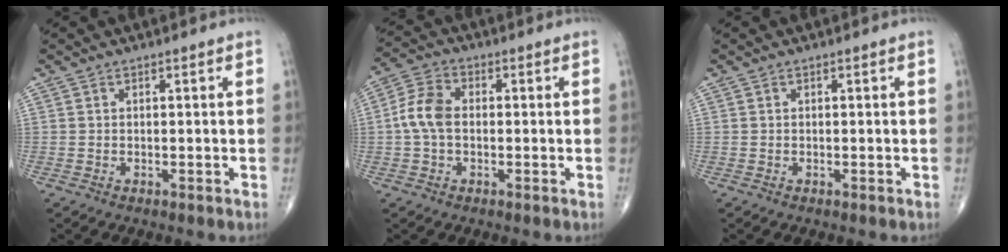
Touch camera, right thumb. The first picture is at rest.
{"total": 6.8, "force": [-0.3, 4.4, 5.2], "torque": [-0.108, 0.020, -0.014]}
{"total": 0.0}